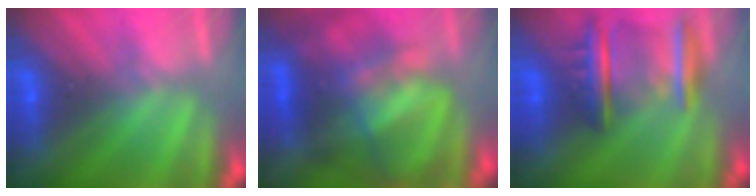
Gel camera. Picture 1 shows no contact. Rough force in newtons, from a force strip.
{"total": 11.5}
{"total": 8.9}